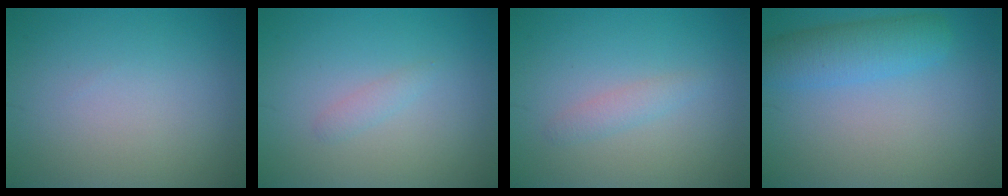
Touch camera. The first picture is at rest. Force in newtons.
{"total": 0.9, "press": 0.9, "slide": 0.0}
{"total": 1.3, "press": 1.3, "slide": 0.0}
{"total": 4.0, "press": 4.0, "slide": 0.1}